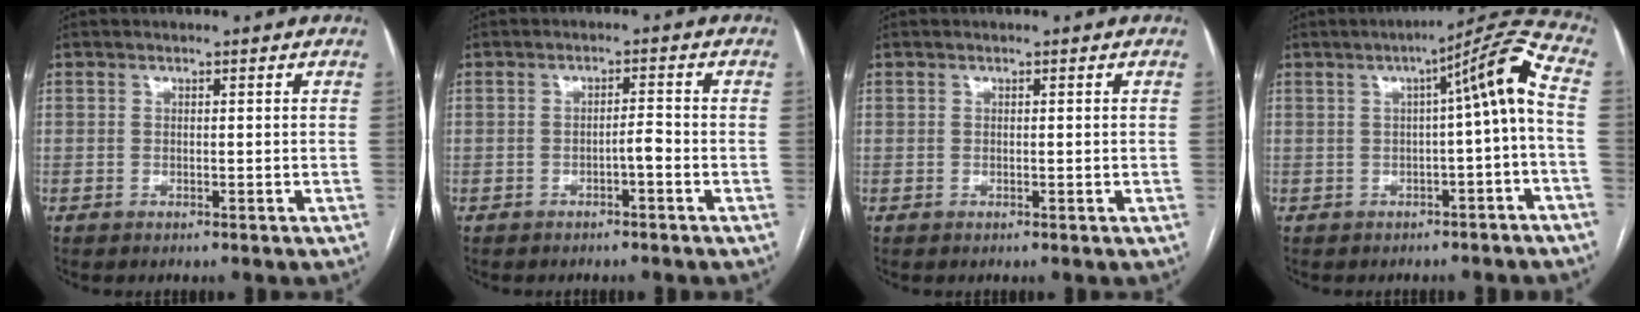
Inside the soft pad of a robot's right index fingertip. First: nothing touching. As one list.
[{"total": 1.9, "force": [-1.0, 0.2, 1.7], "torque": [-0.025, 0.002, -0.017]}, {"total": 0.6, "force": [0.1, 0.2, 0.6], "torque": [-0.012, -0.002, 0.004]}, {"total": 8.4, "force": [-0.6, 0.2, 8.4], "torque": [-0.113, 0.028, -0.011]}]